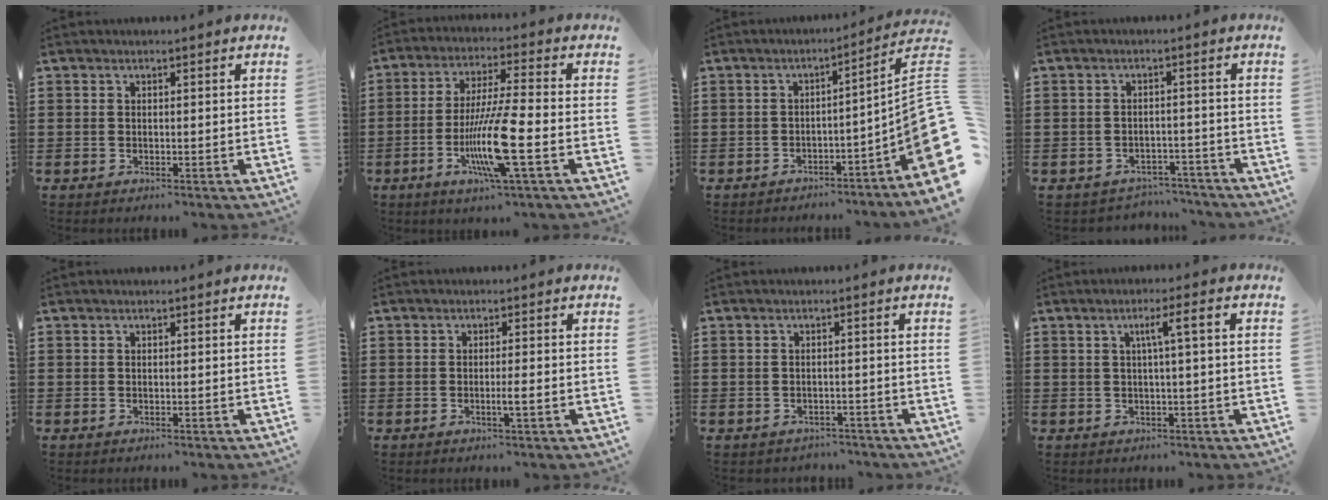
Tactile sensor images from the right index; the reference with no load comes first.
{"total": 11.7, "force": [-3.8, 0.8, 11.0], "torque": [-0.222, -0.017, -0.075]}
{"total": 7.3, "force": [-2.2, 0.9, 6.9], "torque": [-0.098, -0.023, -0.042]}
{"total": 2.6, "force": [-2.5, 0.7, 0.1], "torque": [-0.010, 0.000, -0.053]}
{"total": 0.0}
{"total": 2.2, "force": [-0.7, -0.1, 2.1], "torque": [-0.040, -0.008, -0.015]}
{"total": 1.2, "force": [-1.1, 0.4, 0.0], "torque": [-0.006, 0.002, -0.026]}
{"total": 3.6, "force": [0.4, -0.2, 3.6], "torque": [-0.065, -0.002, 0.002]}